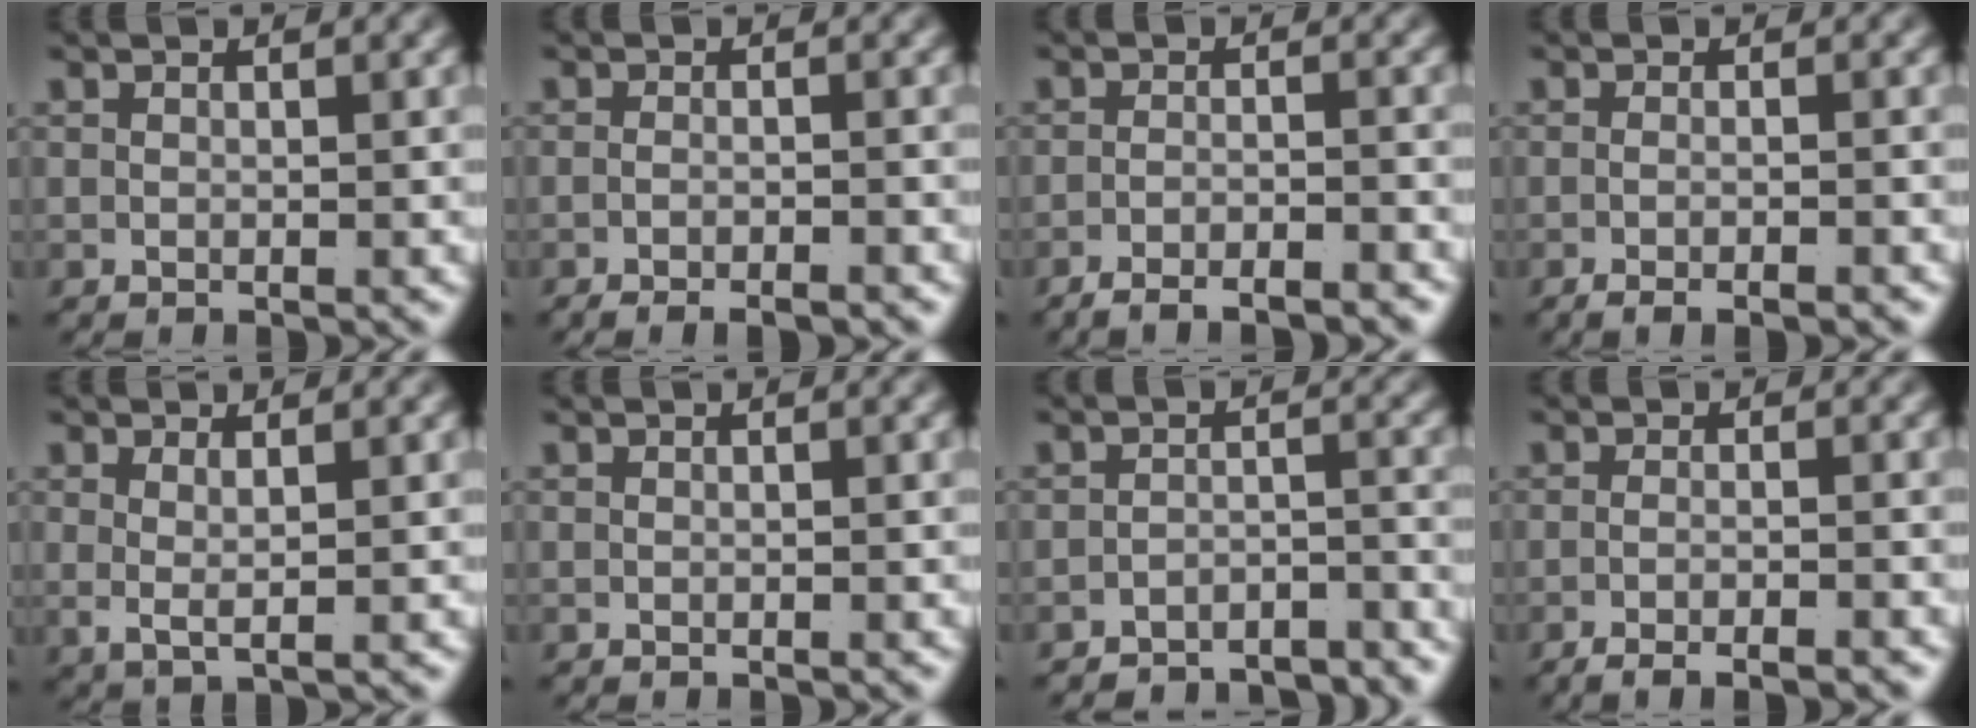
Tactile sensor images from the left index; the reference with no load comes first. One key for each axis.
{"total": 2.9, "fx": -2.6, "fy": 0.3, "fz": 1.3, "tx": -0.023, "ty": -0.008, "tz": -0.039}
{"total": 4.3, "fx": -4.0, "fy": 0.6, "fz": 1.2, "tx": -0.018, "ty": -0.009, "tz": -0.066}
{"total": 2.6, "fx": -2.2, "fy": 0.1, "fz": 1.3, "tx": -0.020, "ty": -0.005, "tz": -0.033}
{"total": 1.8, "fx": 0.6, "fy": 0.2, "fz": 1.7, "tx": -0.038, "ty": -0.015, "tz": 0.025}
{"total": 0.0}
{"total": 6.3, "fx": -6.2, "fy": 1.0, "fz": 1.0, "tx": -0.003, "ty": -0.017, "tz": -0.094}
{"total": 3.4, "fx": -3.0, "fy": 0.3, "fz": 1.5, "tx": -0.025, "ty": -0.008, "tz": -0.046}